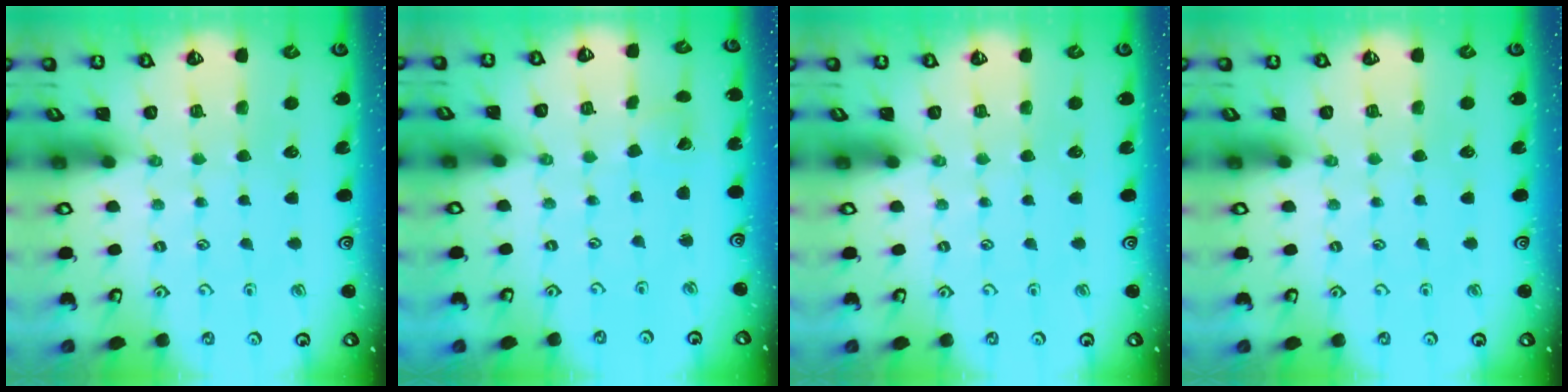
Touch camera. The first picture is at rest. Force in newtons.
{"total": 2.2, "press": 2.2, "slide": 0.2}
{"total": 0.0}
{"total": 0.0}